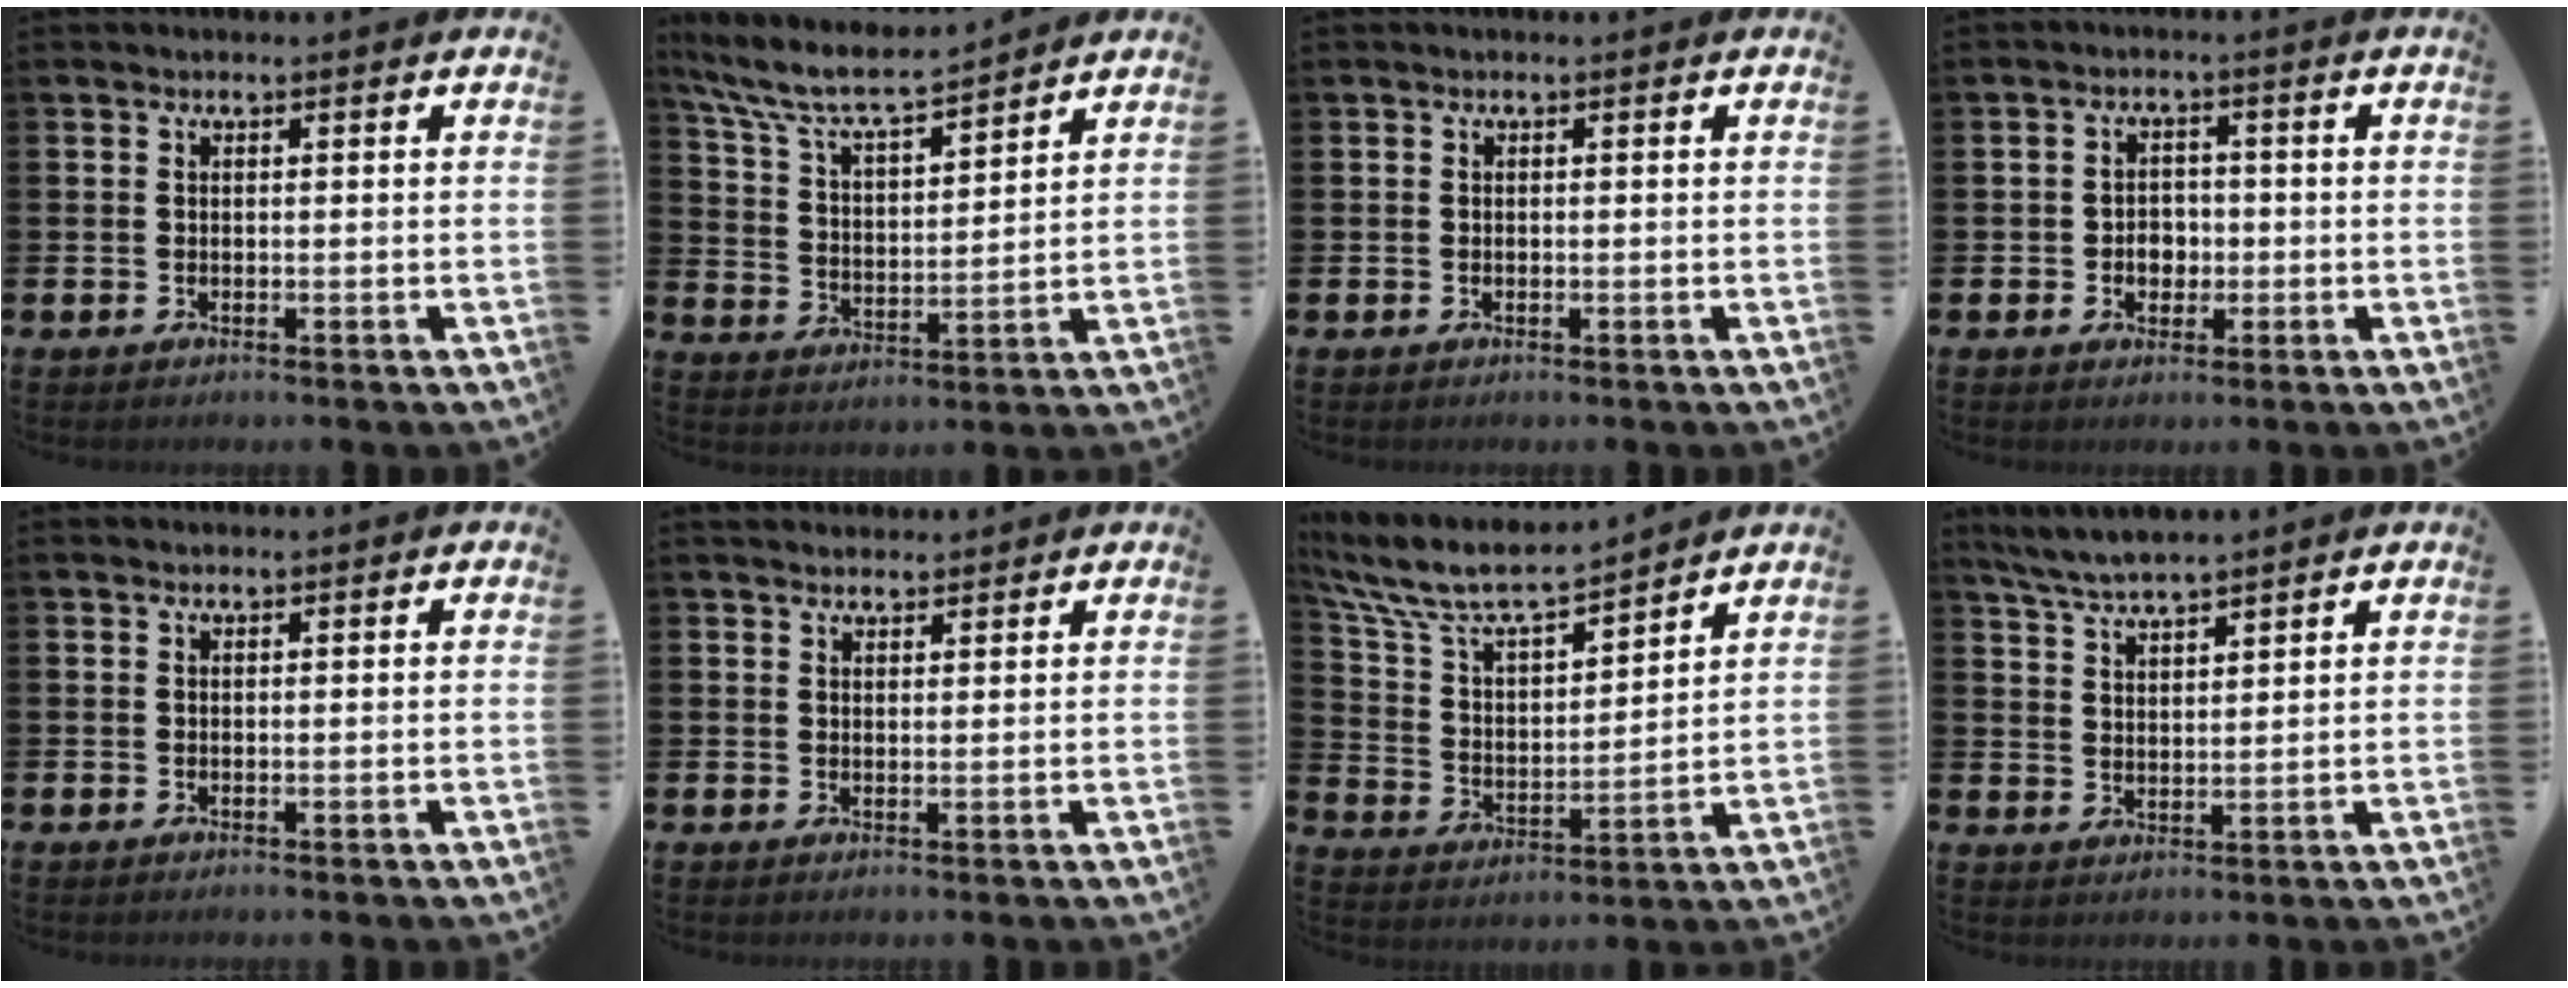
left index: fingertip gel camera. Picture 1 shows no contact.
{"total": 8.0, "force": [7.4, 0.9, 2.8], "torque": [-0.090, -0.048, 0.130]}
{"total": 0.0}
{"total": 3.0, "force": [-0.7, 2.5, 1.5], "torque": [-0.015, -0.001, -0.021]}
{"total": 0.0}
{"total": 2.0, "force": [1.9, 0.5, 0.2], "torque": [0.001, -0.005, 0.034]}
{"total": 8.9, "force": [8.2, 1.7, 2.9], "torque": [-0.101, -0.055, 0.145]}
{"total": 4.8, "force": [4.7, 0.1, 1.3], "torque": [-0.044, -0.015, 0.085]}